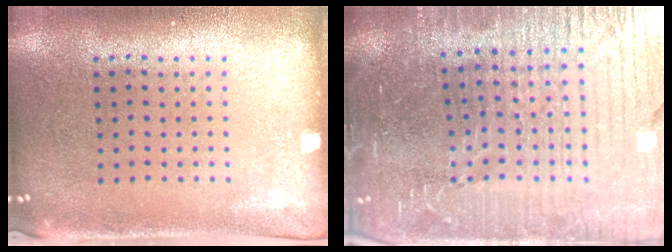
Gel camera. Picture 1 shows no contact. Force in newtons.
{"total": 7.0, "press": 6.1, "slide": 3.5}